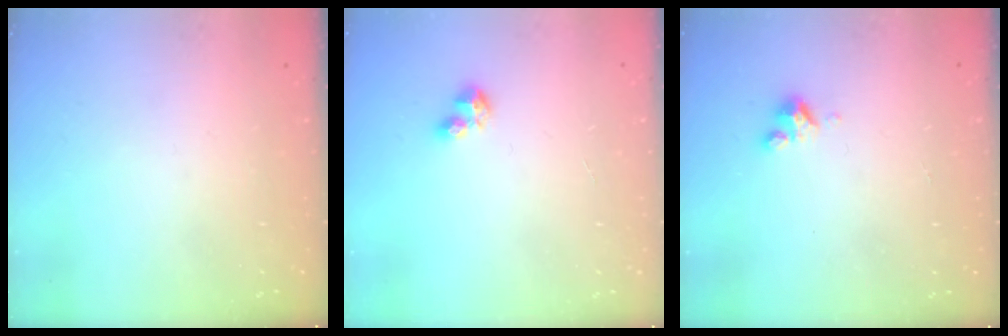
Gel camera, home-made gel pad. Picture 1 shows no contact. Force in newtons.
{"total": 3.7, "press": 3.7, "slide": 0.3}
{"total": 4.1, "press": 4.1, "slide": 0.4}